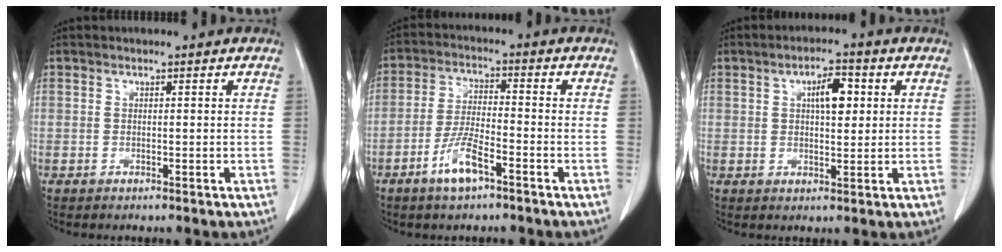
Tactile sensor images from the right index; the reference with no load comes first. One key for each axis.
{"total": 6.7, "fx": -3.9, "fy": 1.4, "fz": 5.2, "tx": -0.109, "ty": -0.003, "tz": -0.074}
{"total": 5.2, "fx": 1.6, "fy": 1.9, "fz": 4.6, "tx": -0.076, "ty": 0.009, "tz": 0.025}